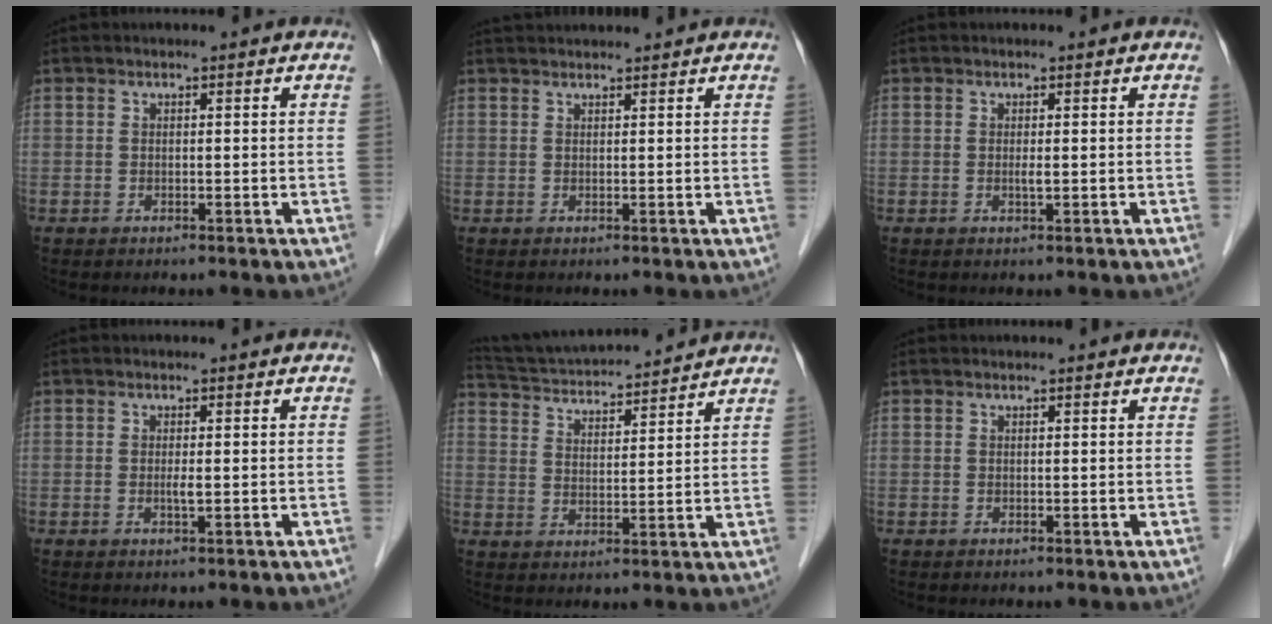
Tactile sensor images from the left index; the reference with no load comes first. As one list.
[{"total": 5.0, "force": [4.8, 0.1, 1.4], "torque": [-0.017, 0.037, 0.069]}, {"total": 0.8, "force": [0.0, 0.0, 0.8], "torque": [-0.019, -0.003, 0.000]}, {"total": 1.1, "force": [0.0, 0.0, 1.1], "torque": [-0.025, -0.003, 0.000]}, {"total": 15.7, "force": [14.7, 1.4, 5.2], "torque": [-0.100, 0.030, 0.234]}, {"total": 1.8, "force": [1.7, 0.1, 0.5], "torque": [-0.013, 0.008, 0.016]}]